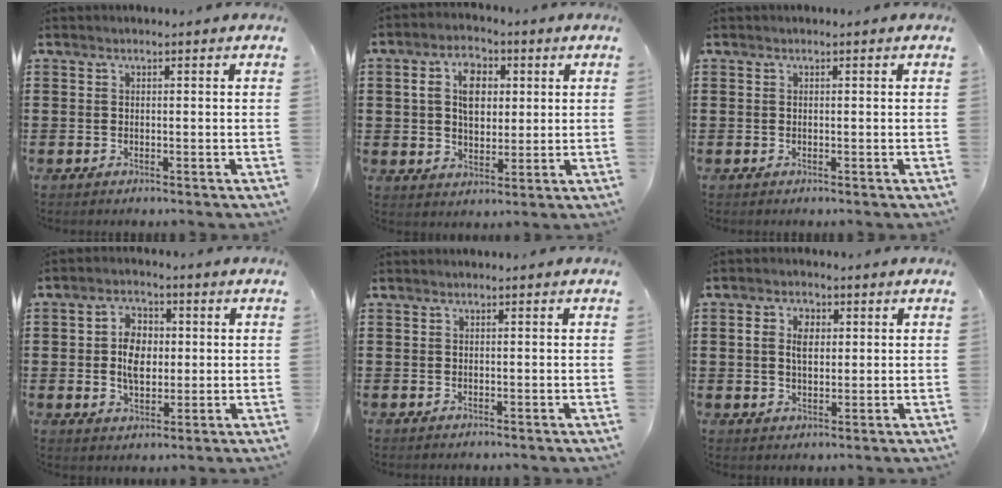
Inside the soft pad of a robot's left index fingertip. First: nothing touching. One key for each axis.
{"total": 6.9, "fx": 1.9, "fy": 4.6, "fz": 4.8, "tx": -0.092, "ty": 0.013, "tz": 0.028}
{"total": 0.0}
{"total": 6.0, "fx": 0.2, "fy": 3.8, "fz": 4.6, "tx": -0.093, "ty": 0.009, "tz": -0.001}
{"total": 0.0}
{"total": 4.0, "fx": 0.9, "fy": 2.6, "fz": 2.8, "tx": -0.055, "ty": 0.010, "tz": 0.012}